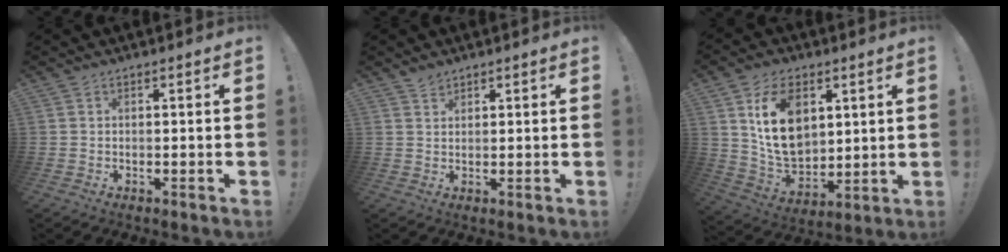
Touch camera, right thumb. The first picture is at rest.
{"total": 2.0, "force": [1.8, 0.7, 0.5], "torque": [0.005, -0.015, 0.032]}
{"total": 16.4, "force": [6.2, 11.2, 10.3], "torque": [-0.179, -0.029, 0.117]}